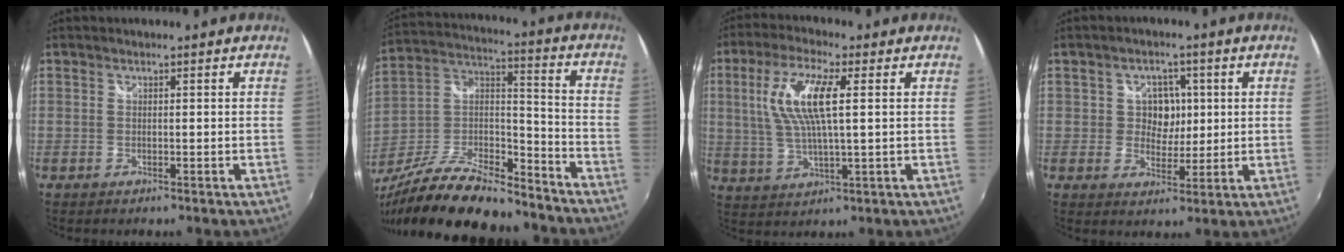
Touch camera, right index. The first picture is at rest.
{"total": 23.1, "force": [-17.6, 7.2, 13.2], "torque": [-0.258, -0.006, -0.291]}
{"total": 11.2, "force": [2.4, 2.8, 10.5], "torque": [-0.210, 0.007, 0.049]}
{"total": 5.3, "force": [0.7, 4.6, 2.4], "torque": [-0.036, 0.008, 0.011]}